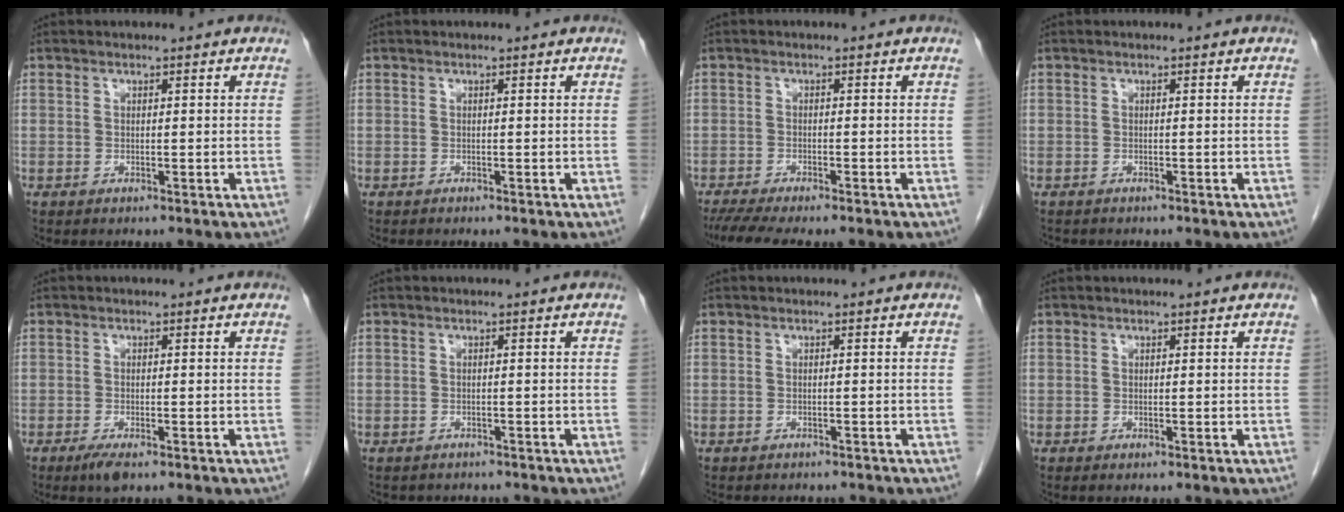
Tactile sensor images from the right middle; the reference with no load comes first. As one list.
[{"total": 0.0}, {"total": 7.7, "force": [-6.5, 0.7, 4.1], "torque": [-0.062, -0.013, -0.102]}, {"total": 1.8, "force": [-1.6, 0.8, 0.3], "torque": [-0.013, -0.002, -0.023]}, {"total": 2.4, "force": [-1.5, 0.5, 1.8], "torque": [-0.039, -0.006, -0.027]}, {"total": 3.4, "force": [-3.0, 1.4, 0.4], "torque": [-0.010, -0.001, -0.038]}, {"total": 4.3, "force": [-3.8, 1.5, 1.3], "torque": [-0.019, -0.001, -0.041]}, {"total": 0.0}]